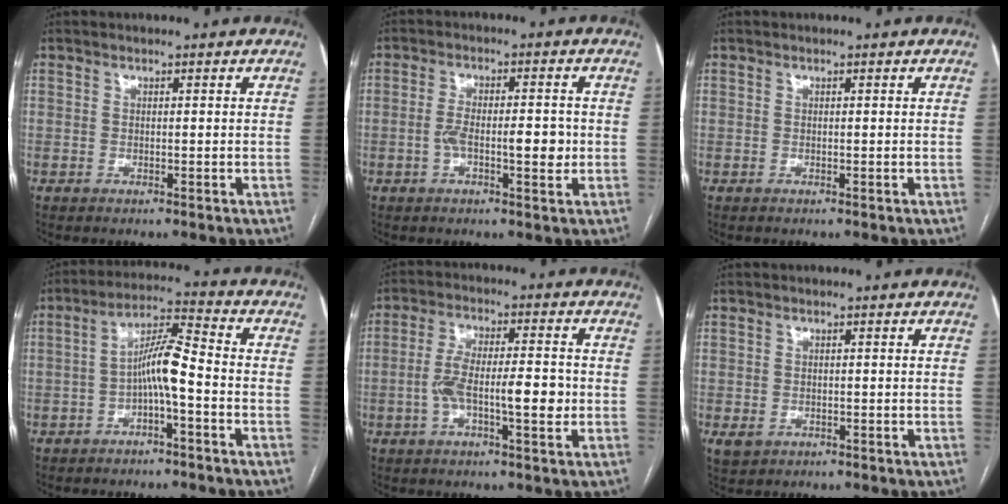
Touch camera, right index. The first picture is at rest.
{"total": 6.2, "force": [-1.0, 1.9, 5.8], "torque": [-0.104, 0.008, -0.016]}
{"total": 0.0}
{"total": 6.9, "force": [-1.9, 0.8, 6.6], "torque": [-0.122, 0.026, -0.035]}
{"total": 9.0, "force": [-1.6, 2.2, 8.6], "torque": [-0.158, 0.015, -0.027]}
{"total": 2.1, "force": [-0.5, 1.8, 0.8], "torque": [-0.016, -0.001, 0.005]}